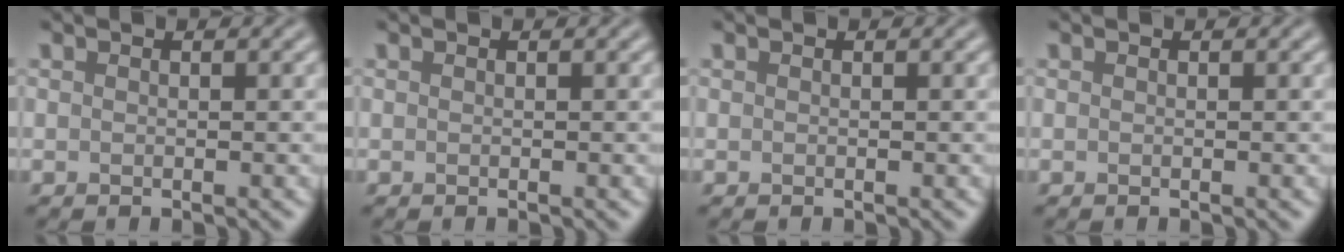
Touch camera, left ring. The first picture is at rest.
{"total": 0.0}
{"total": 0.0}
{"total": 0.0}